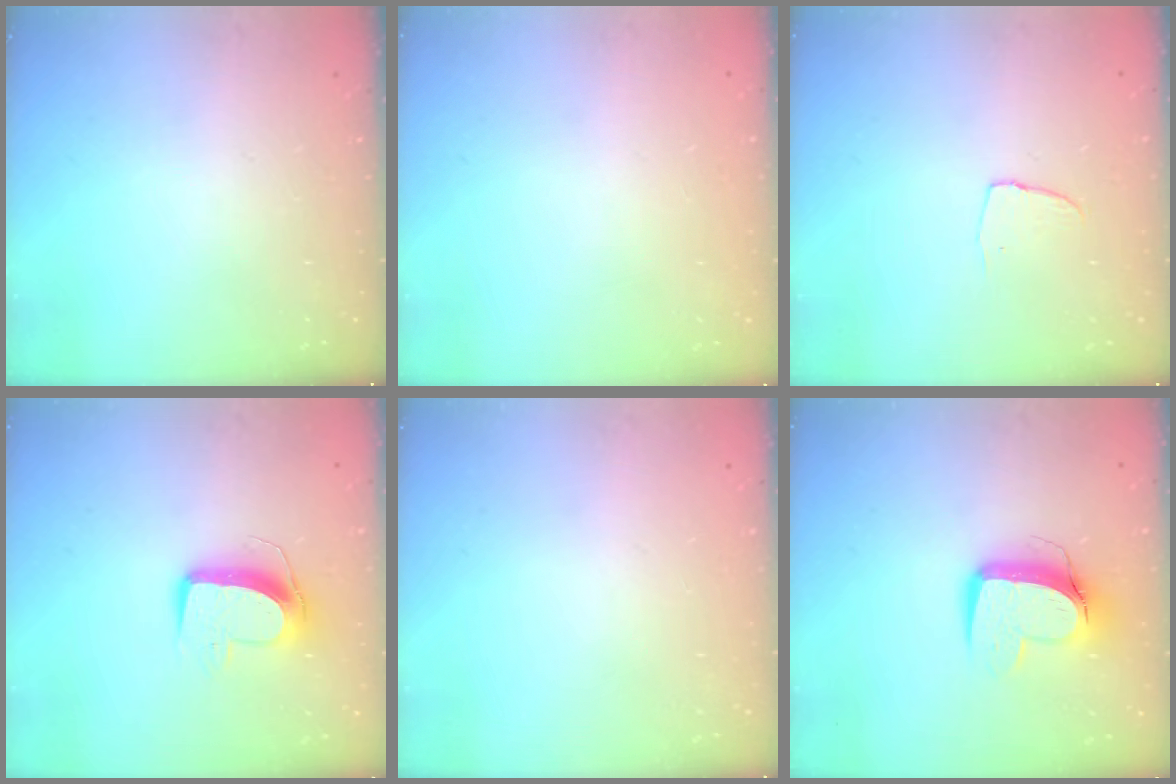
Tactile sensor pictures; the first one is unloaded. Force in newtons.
{"total": 0.0}
{"total": 4.3, "press": 4.3, "slide": 0.3}
{"total": 10.8, "press": 10.7, "slide": 0.7}
{"total": 0.0}
{"total": 10.8, "press": 10.7, "slide": 1.1}